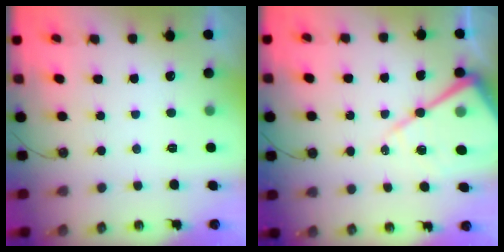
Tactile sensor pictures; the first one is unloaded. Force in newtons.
{"total": 15.2, "press": 15.1, "slide": 1.3}